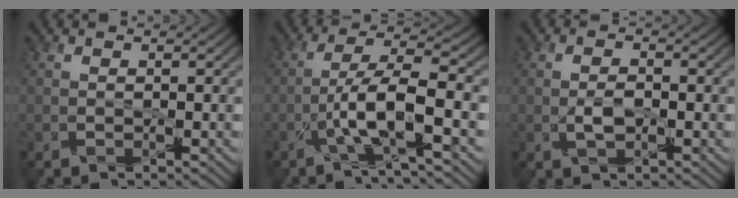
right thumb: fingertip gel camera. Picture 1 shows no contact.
{"total": 6.4, "force": [-3.0, 0.1, 5.7], "torque": [-0.105, 0.021, -0.061]}
{"total": 2.0, "force": [-0.5, 0.7, 1.8], "torque": [-0.036, 0.003, -0.007]}